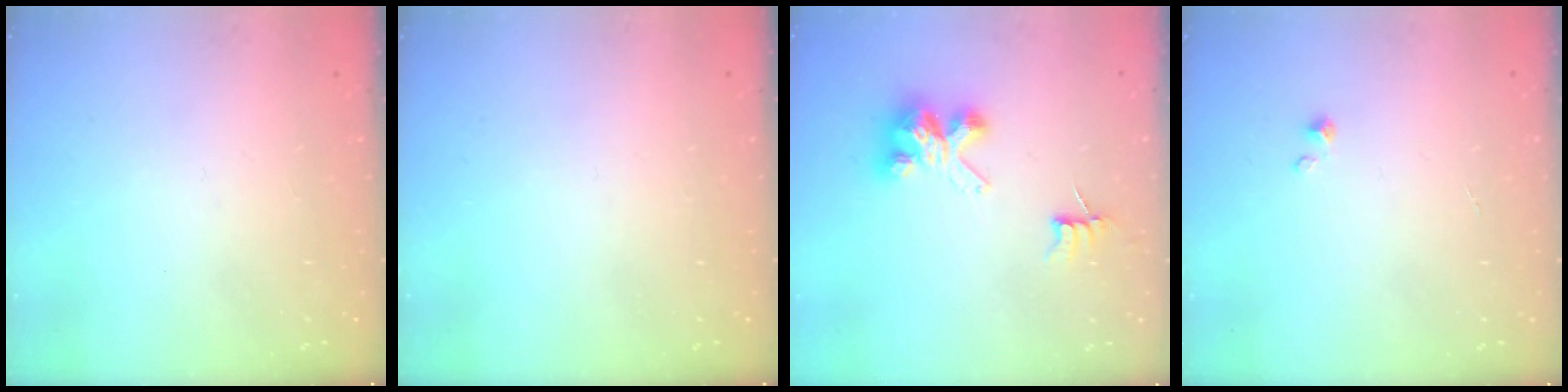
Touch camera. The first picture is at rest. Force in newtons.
{"total": 0.0}
{"total": 7.5, "press": 7.5, "slide": 0.5}
{"total": 0.6, "press": 0.6, "slide": 0.1}